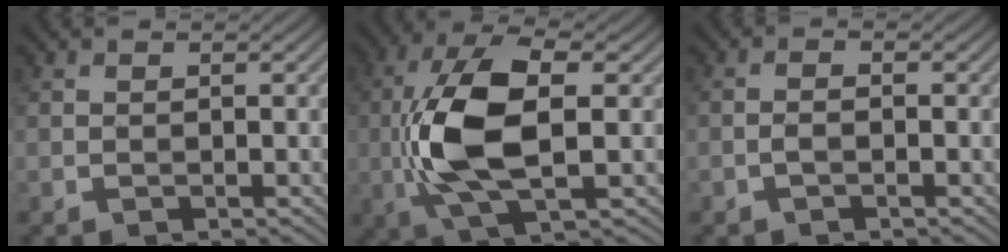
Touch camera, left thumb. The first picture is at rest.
{"total": 11.9, "force": [-0.8, 5.0, 10.8], "torque": [-0.235, 0.009, -0.017]}
{"total": 1.4, "force": [-0.8, 0.4, 1.1], "torque": [-0.024, 0.004, -0.018]}